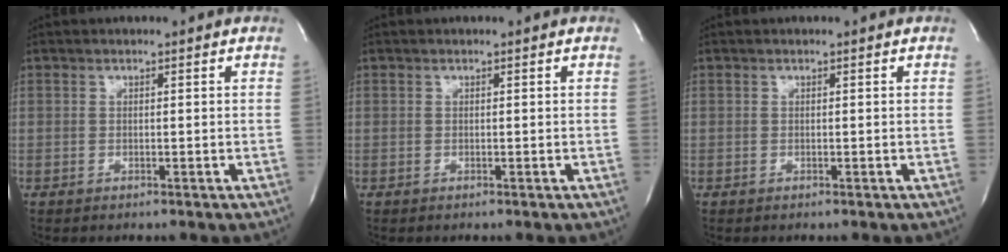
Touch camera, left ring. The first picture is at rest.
{"total": 0.0}
{"total": 0.0}